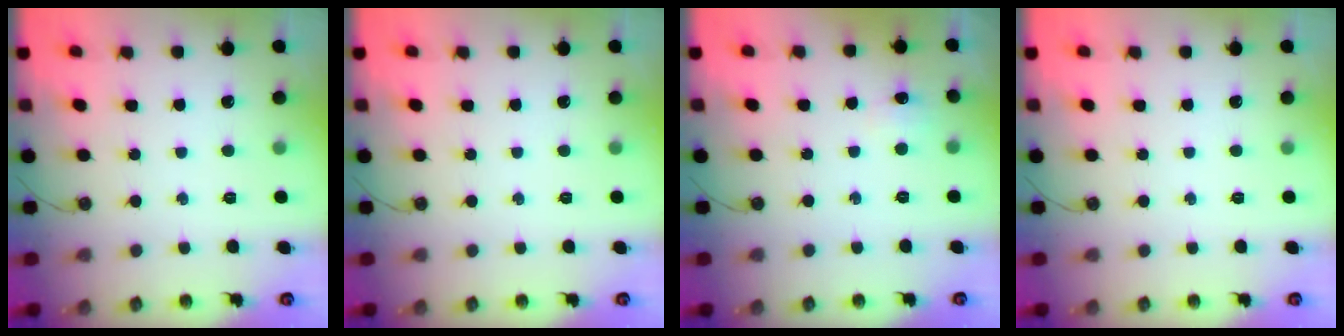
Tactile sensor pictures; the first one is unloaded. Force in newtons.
{"total": 0.0}
{"total": 6.1, "press": 6.1, "slide": 0.9}
{"total": 0.0}